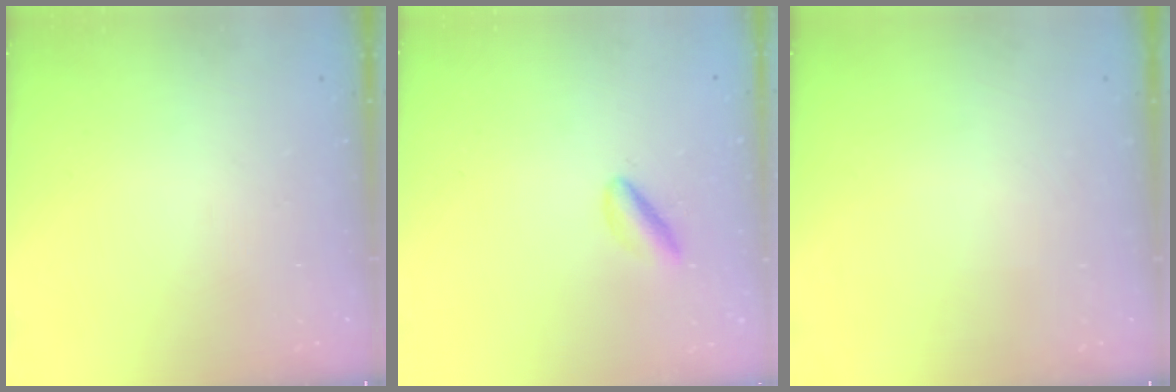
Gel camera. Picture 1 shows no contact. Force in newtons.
{"total": 2.9, "press": 2.9, "slide": 0.4}
{"total": 0.0}